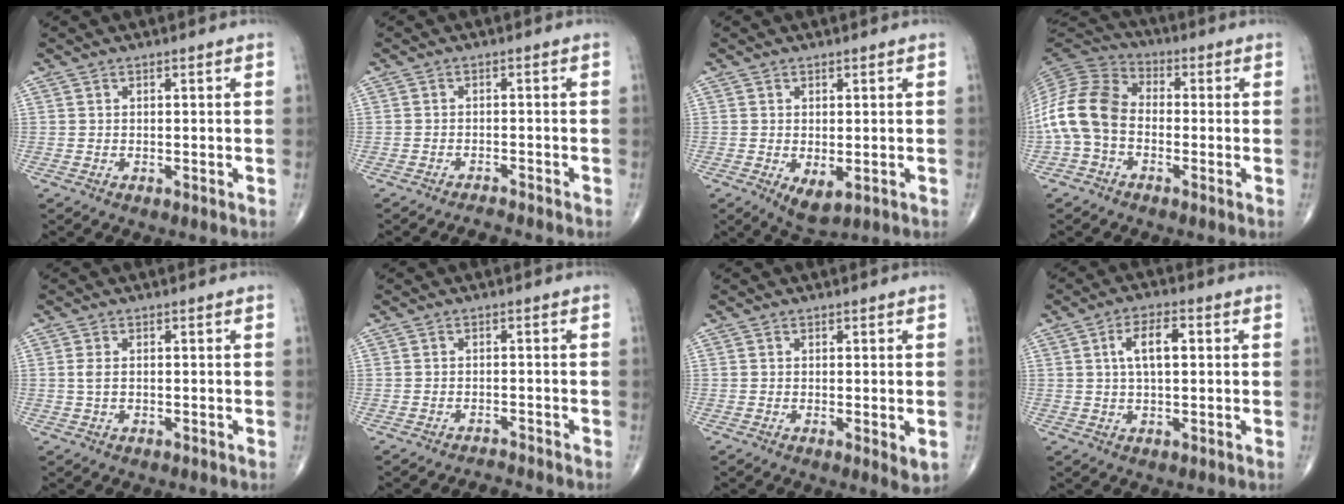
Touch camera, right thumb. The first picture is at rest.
{"total": 2.0, "force": [-2.0, -0.1, 0.2], "torque": [-0.016, 0.003, -0.035]}
{"total": 4.1, "force": [-0.9, 2.0, 3.4], "torque": [-0.055, -0.012, -0.005]}
{"total": 12.6, "force": [-2.4, 8.9, 8.7], "torque": [-0.175, 0.034, -0.061]}
{"total": 1.8, "force": [0.0, 1.1, 1.5], "torque": [-0.037, -0.001, -0.002]}
{"total": 1.8, "force": [-1.7, 0.0, -0.3], "torque": [-0.005, 0.005, -0.027]}
{"total": 2.9, "force": [-0.4, 0.9, 2.8], "torque": [-0.044, -0.012, -0.007]}
{"total": 6.3, "force": [1.2, 2.8, 5.5], "torque": [-0.100, 0.010, 0.019]}